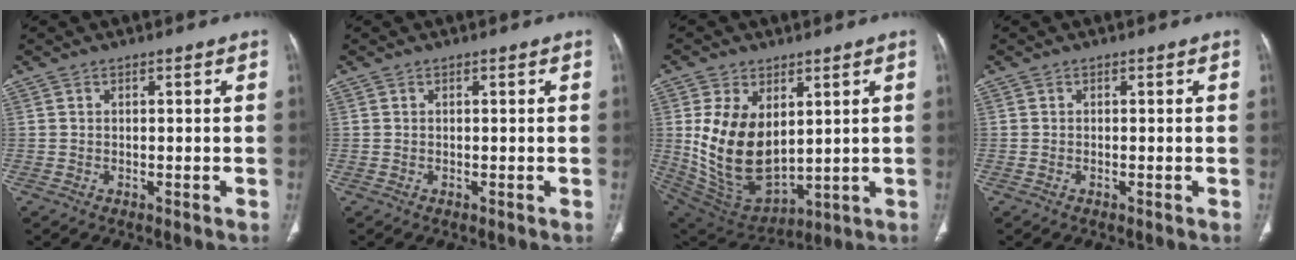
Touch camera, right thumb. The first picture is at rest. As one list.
[{"total": 0.0}, {"total": 16.3, "force": [3.0, 10.1, 12.5], "torque": [-0.214, -0.023, 0.086]}, {"total": 0.0}]